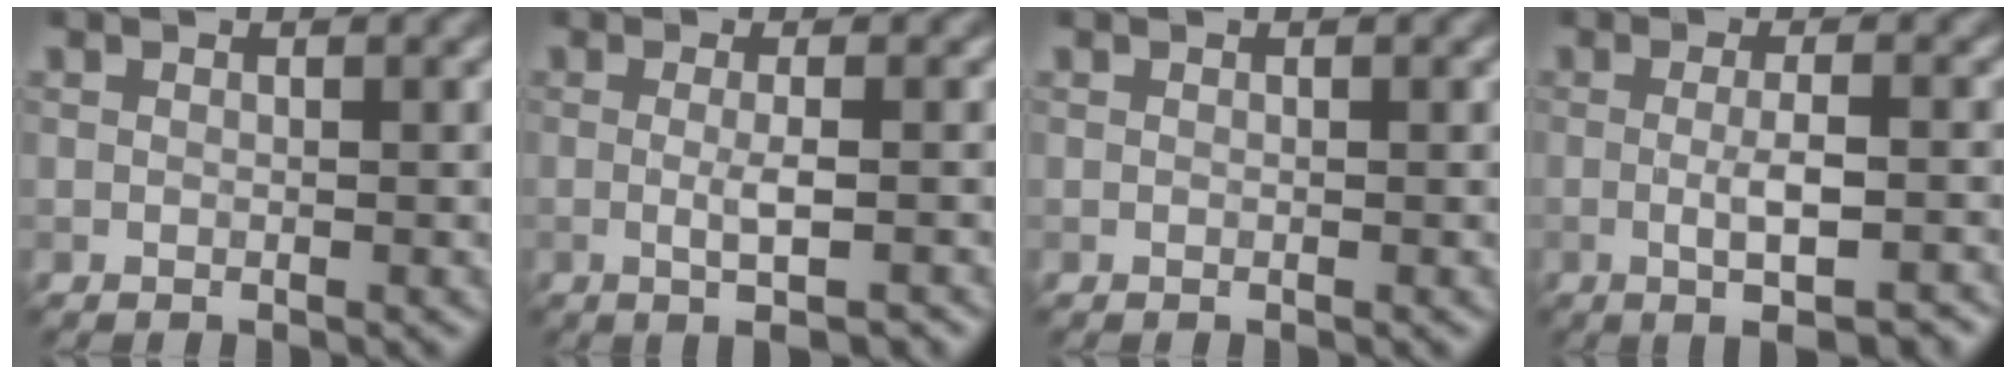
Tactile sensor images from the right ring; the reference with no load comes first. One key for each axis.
{"total": 2.9, "fx": -0.4, "fy": 0.6, "fz": 2.8, "tx": -0.046, "ty": -0.005, "tz": -0.005}
{"total": 0.0}
{"total": 4.5, "fx": -1.0, "fy": 1.1, "fz": 4.3, "tx": -0.068, "ty": -0.005, "tz": -0.012}